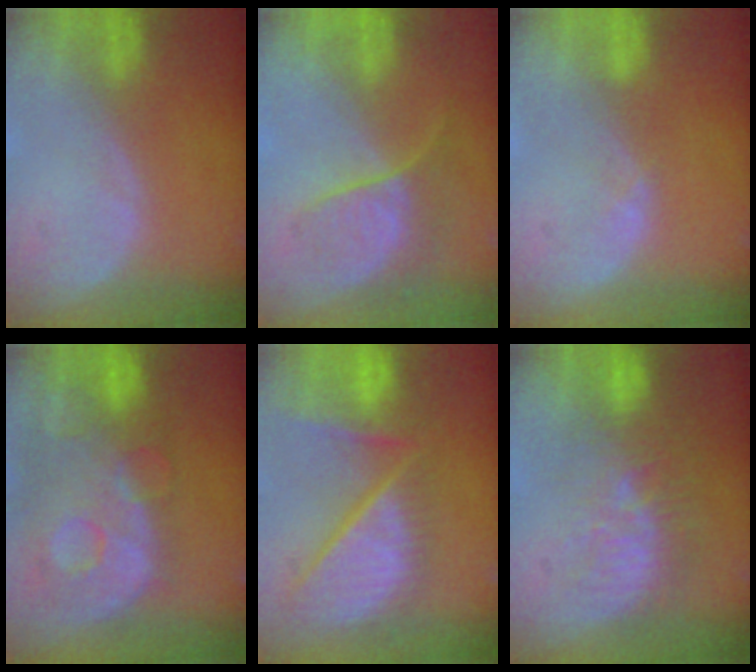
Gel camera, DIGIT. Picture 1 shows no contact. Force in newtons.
{"total": 6.4, "press": 6.0, "slide": 2.2}
{"total": 0.7, "press": 0.6, "slide": 0.4}
{"total": 13.3, "press": 10.7, "slide": 8.0}
{"total": 12.5, "press": 10.3, "slide": 7.1}
{"total": 9.4, "press": 8.8, "slide": 3.4}